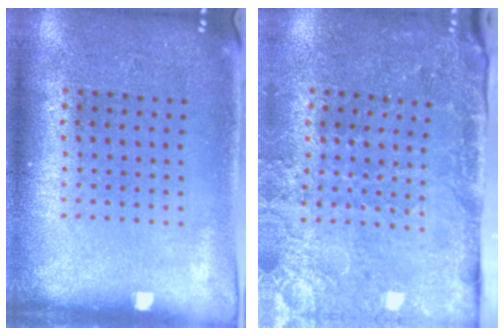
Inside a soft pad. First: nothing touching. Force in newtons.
{"total": 3.2, "press": 3.2, "slide": 0.5}